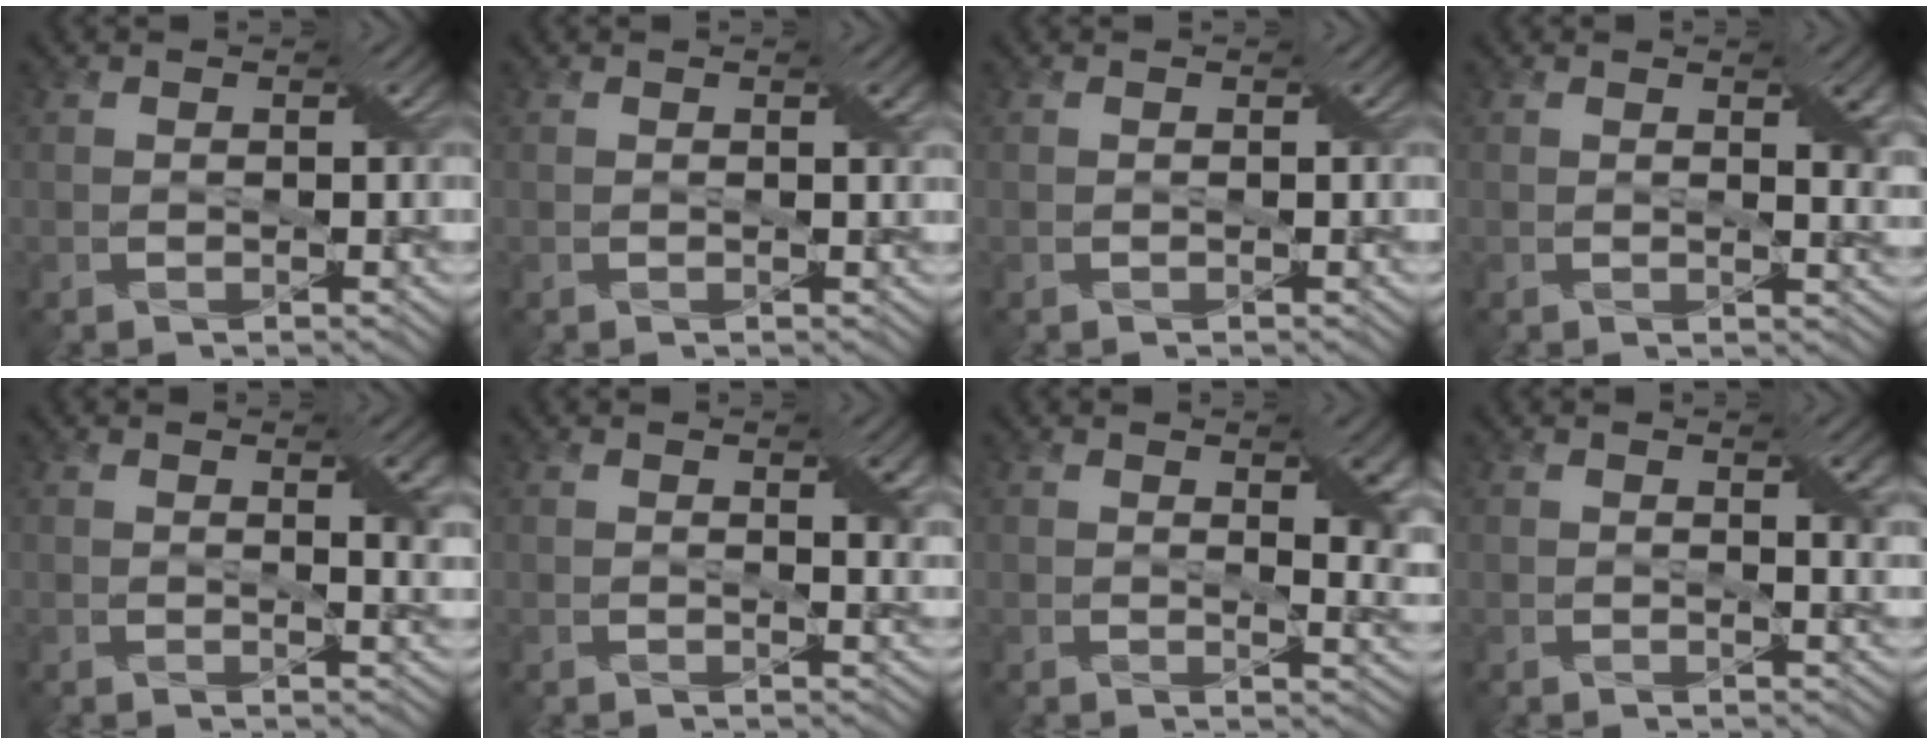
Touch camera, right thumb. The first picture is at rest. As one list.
[{"total": 0.7, "force": [0.3, 0.1, 0.7], "torque": [-0.009, 0.000, 0.005]}, {"total": 0.0}, {"total": 3.7, "force": [1.4, 1.2, 3.2], "torque": [-0.049, -0.001, 0.025]}, {"total": 3.5, "force": [1.3, 1.0, 3.1], "torque": [-0.049, 0.000, 0.023]}, {"total": 3.0, "force": [1.2, 0.9, 2.6], "torque": [-0.043, -0.001, 0.022]}, {"total": 6.7, "force": [2.1, 2.8, 5.7], "torque": [-0.081, -0.009, 0.043]}, {"total": 2.7, "force": [1.1, 0.7, 2.4], "torque": [-0.038, -0.002, 0.021]}]